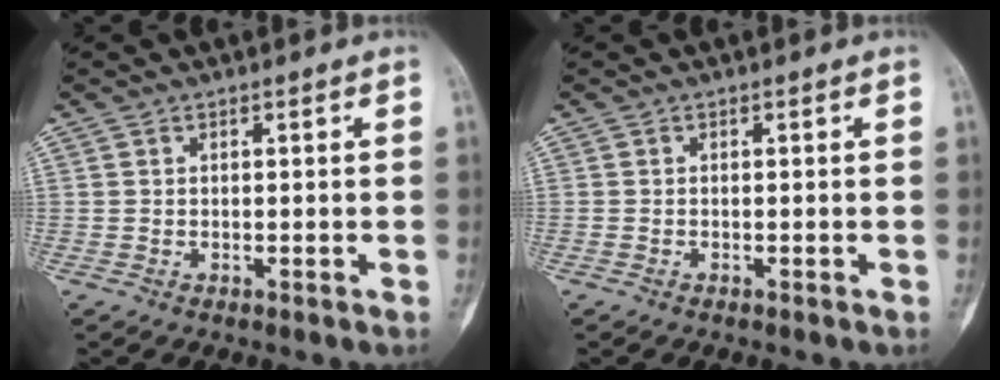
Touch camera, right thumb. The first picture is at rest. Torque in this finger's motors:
{"motor_torque": [-0.54, -0.19, -0.18, 0.01, 0.02]}